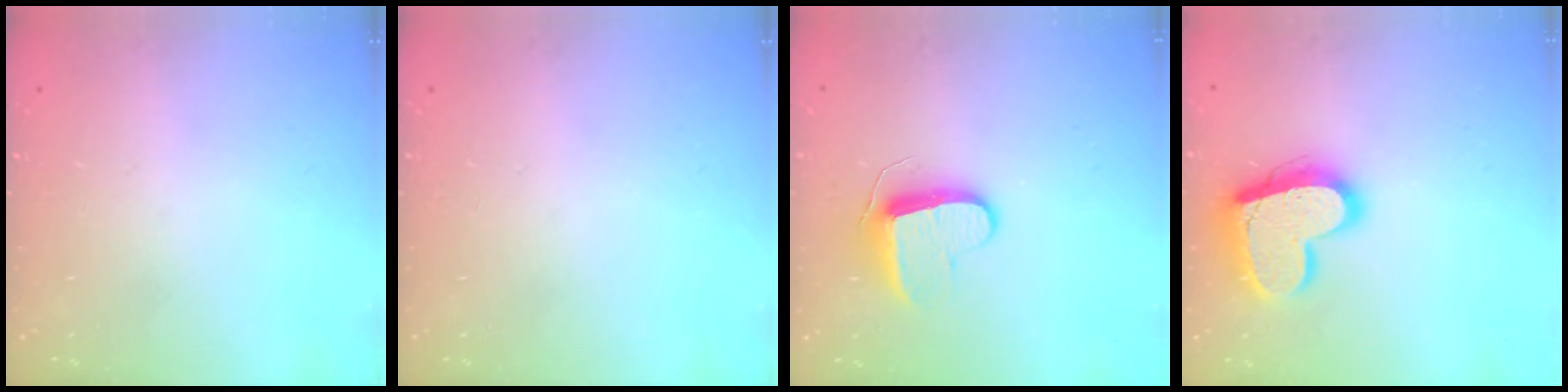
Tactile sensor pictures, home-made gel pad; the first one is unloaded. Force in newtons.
{"total": 0.0}
{"total": 9.4, "press": 9.4, "slide": 0.5}
{"total": 18.1, "press": 18.1, "slide": 1.6}